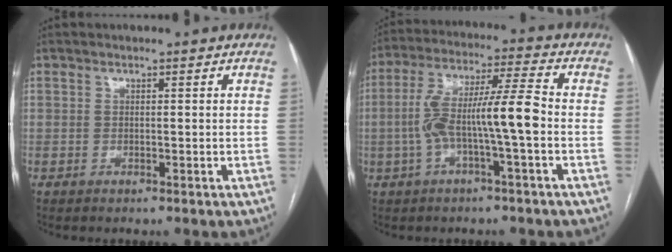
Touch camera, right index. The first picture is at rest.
{"total": 11.0, "force": [-1.9, 0.6, 10.8], "torque": [-0.208, 0.030, -0.037]}